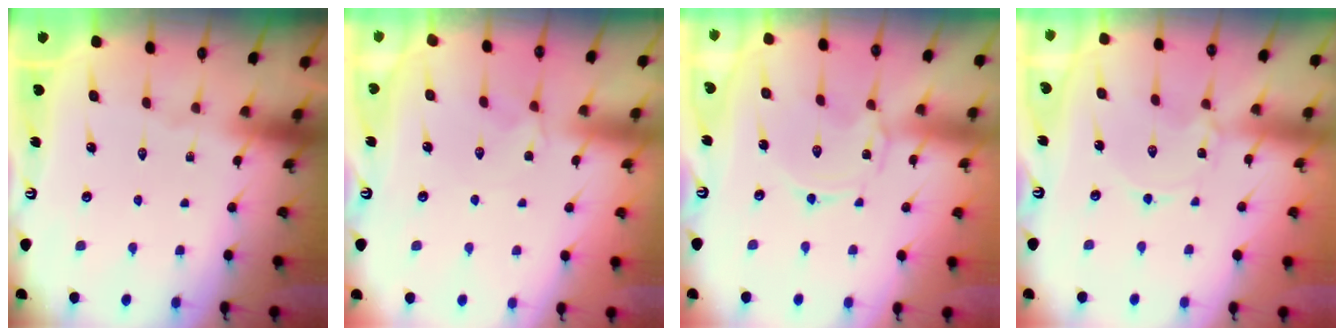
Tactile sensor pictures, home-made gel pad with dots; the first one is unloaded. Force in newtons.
{"total": 2.7, "press": 2.6, "slide": 0.6}
{"total": 0.6, "press": 0.5, "slide": 0.4}
{"total": 1.8, "press": 1.8, "slide": 0.3}